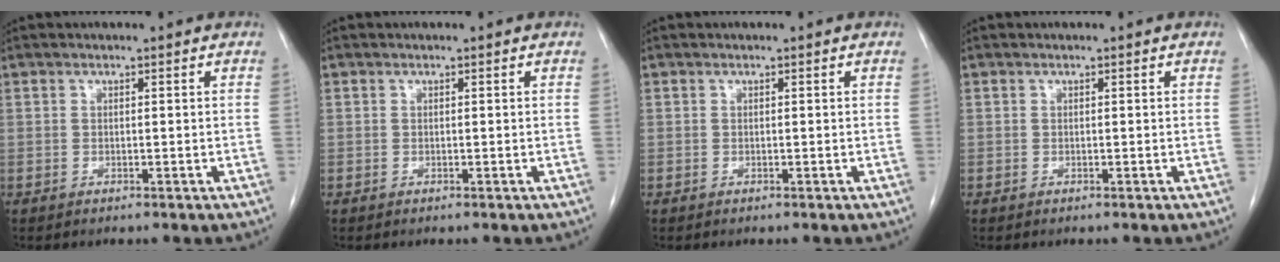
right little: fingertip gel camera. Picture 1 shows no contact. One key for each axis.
{"total": 0.0}
{"total": 0.0}
{"total": 0.0}